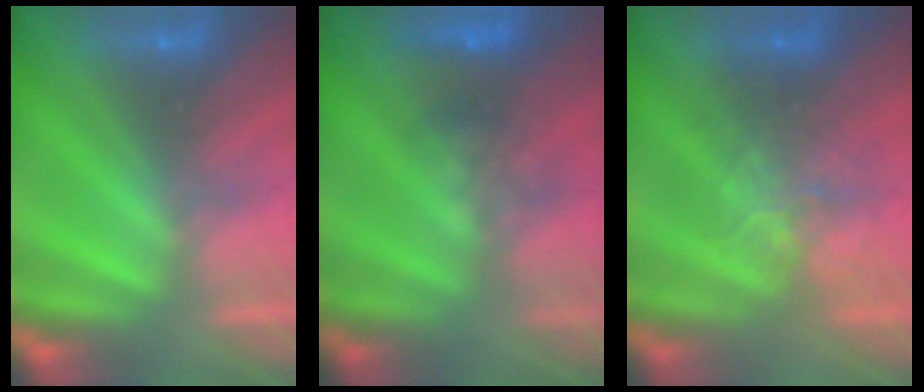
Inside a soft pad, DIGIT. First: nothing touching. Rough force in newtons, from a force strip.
{"total": 4.6}
{"total": 2.5}